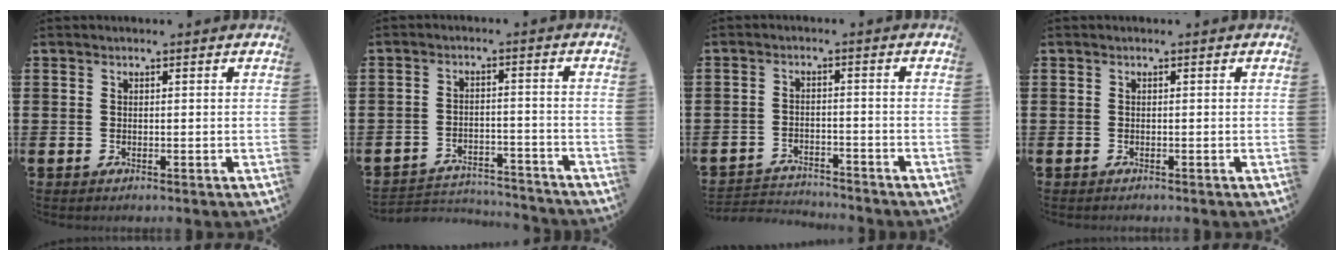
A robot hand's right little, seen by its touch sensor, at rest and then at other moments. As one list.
[{"total": 3.4, "force": [-3.4, 0.6, 0.3], "torque": [-0.010, 0.006, -0.074]}, {"total": 2.6, "force": [-2.5, 0.3, -0.1], "torque": [-0.005, 0.003, -0.056]}, {"total": 0.0}]